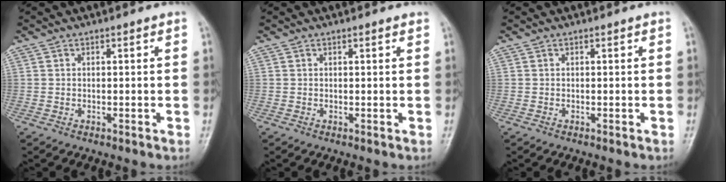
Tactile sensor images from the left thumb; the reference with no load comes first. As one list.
[{"total": 0.8, "force": [0.5, 0.1, 0.5], "torque": [-0.006, 0.000, 0.005]}, {"total": 0.0}]